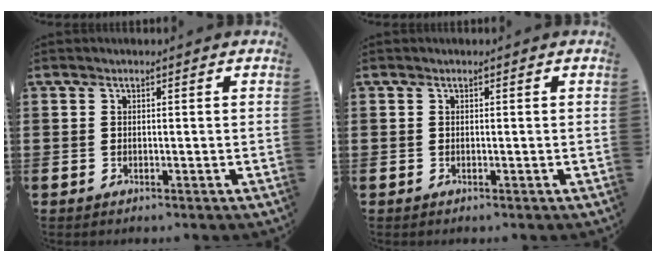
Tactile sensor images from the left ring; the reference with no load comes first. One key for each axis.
{"total": 0.0}